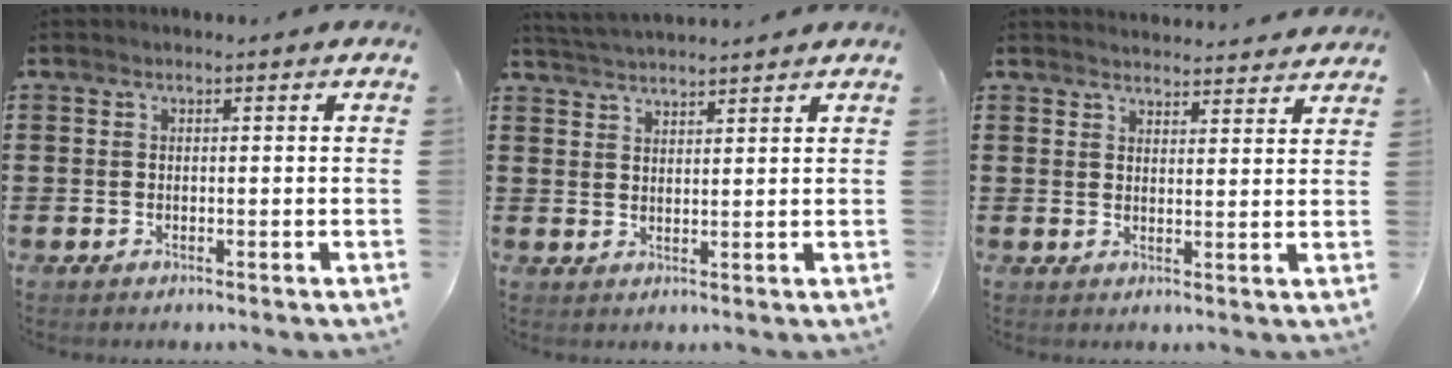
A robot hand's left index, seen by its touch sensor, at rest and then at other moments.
{"total": 2.8, "force": [2.8, -0.4, 0.1], "torque": [-0.010, -0.008, 0.051]}
{"total": 3.0, "force": [3.0, -0.2, -0.1], "torque": [0.001, -0.018, 0.054]}